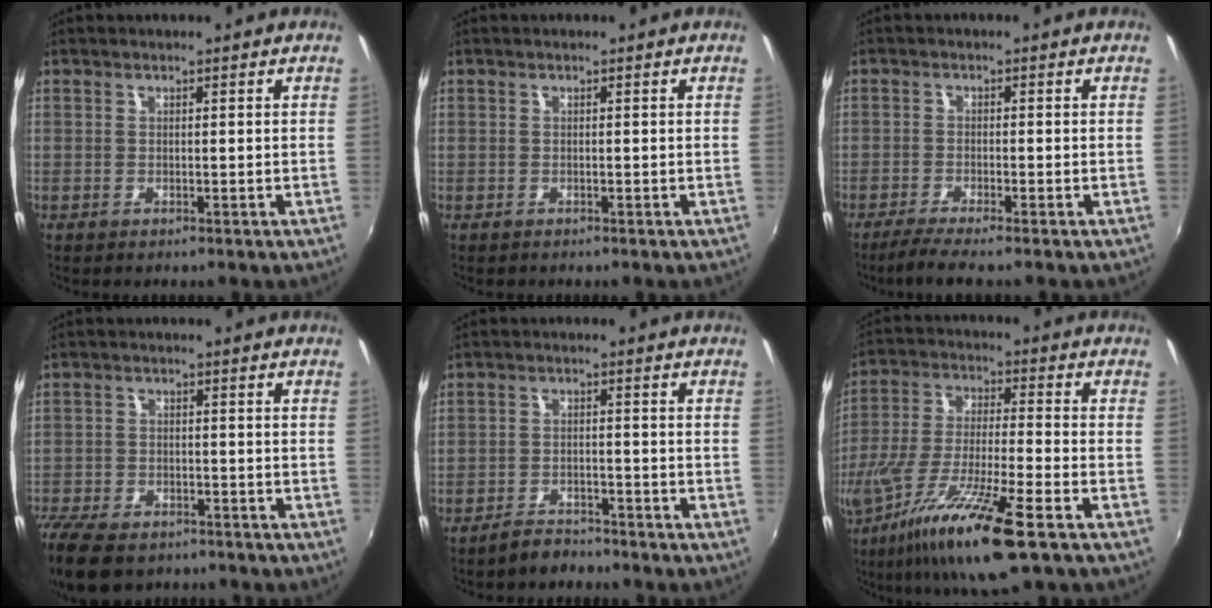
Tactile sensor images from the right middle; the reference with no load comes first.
{"total": 0.6, "force": [-0.5, 0.4, -0.1], "torque": [0.000, 0.000, -0.007]}
{"total": 4.3, "force": [-3.6, -0.3, 2.4], "torque": [-0.066, -0.013, -0.068]}
{"total": 13.0, "force": [-9.9, 6.0, 5.8], "torque": [-0.160, -0.030, -0.174]}
{"total": 4.4, "force": [-4.0, 1.5, 0.9], "torque": [-0.033, 0.006, -0.064]}
{"total": 18.6, "force": [-10.5, 2.3, 15.2], "torque": [-0.298, -0.054, -0.193]}